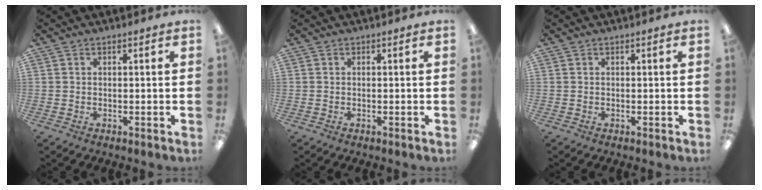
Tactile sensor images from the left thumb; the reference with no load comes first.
{"total": 0.0}
{"total": 0.0}